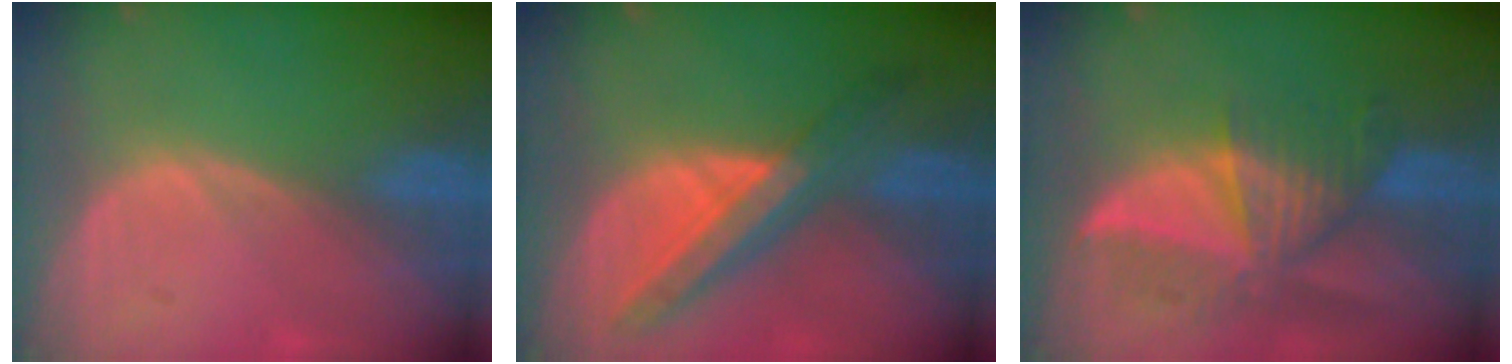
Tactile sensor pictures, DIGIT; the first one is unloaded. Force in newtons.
{"total": 8.0, "press": 7.1, "slide": 3.7}
{"total": 8.8, "press": 8.0, "slide": 3.6}